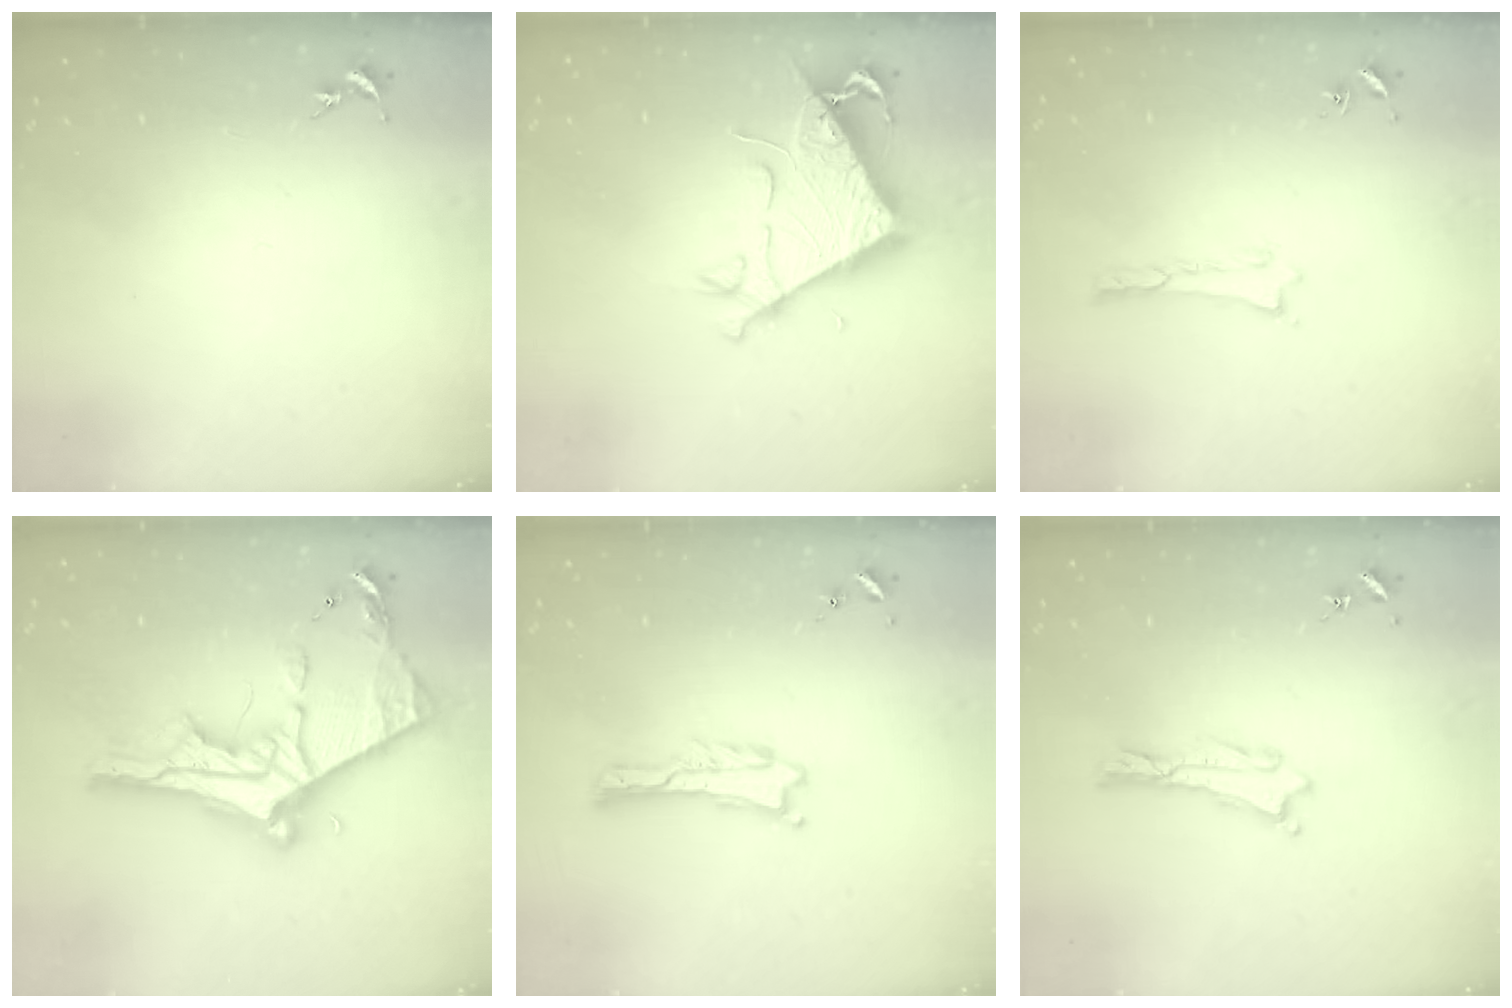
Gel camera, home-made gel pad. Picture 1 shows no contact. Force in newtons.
{"total": 7.1, "press": 7.1, "slide": 0.6}
{"total": 0.0}
{"total": 11.3, "press": 11.3, "slide": 0.9}
{"total": 0.0}
{"total": 0.0}